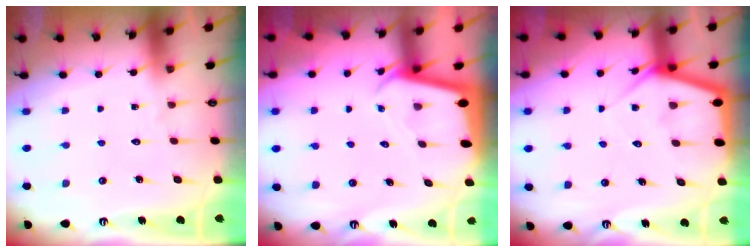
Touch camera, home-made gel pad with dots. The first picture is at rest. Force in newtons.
{"total": 2.0, "press": 2.0, "slide": 0.2}
{"total": 6.6, "press": 6.6, "slide": 0.4}